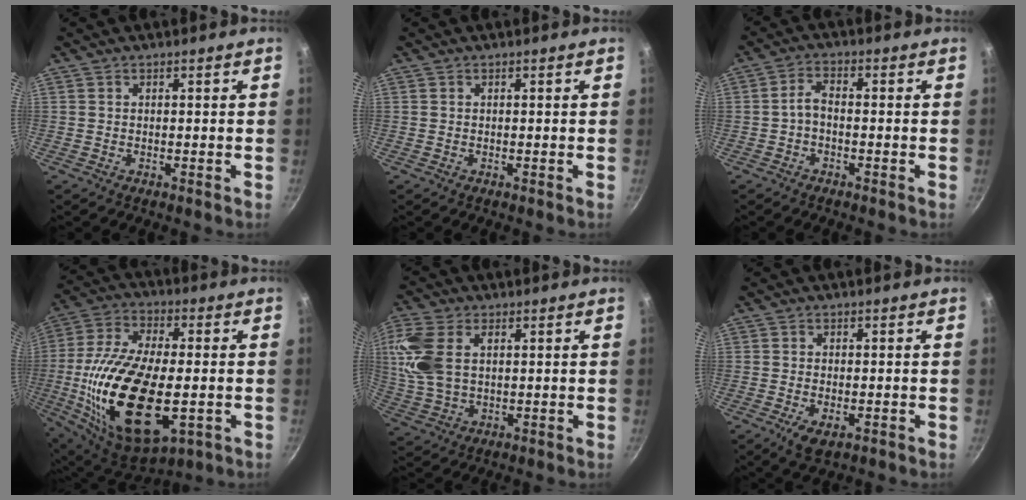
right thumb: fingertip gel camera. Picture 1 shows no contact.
{"total": 0.0}
{"total": 3.3, "force": [-0.9, 1.7, 2.7], "torque": [-0.049, 0.019, -0.024]}
{"total": 26.9, "force": [-4.6, 12.8, 23.2], "torque": [-0.477, -0.011, -0.060]}
{"total": 12.4, "force": [2.8, 7.5, 9.4], "torque": [-0.230, 0.008, 0.059]}
{"total": 4.1, "force": [-1.7, 2.0, 3.2], "torque": [-0.059, 0.000, -0.023]}